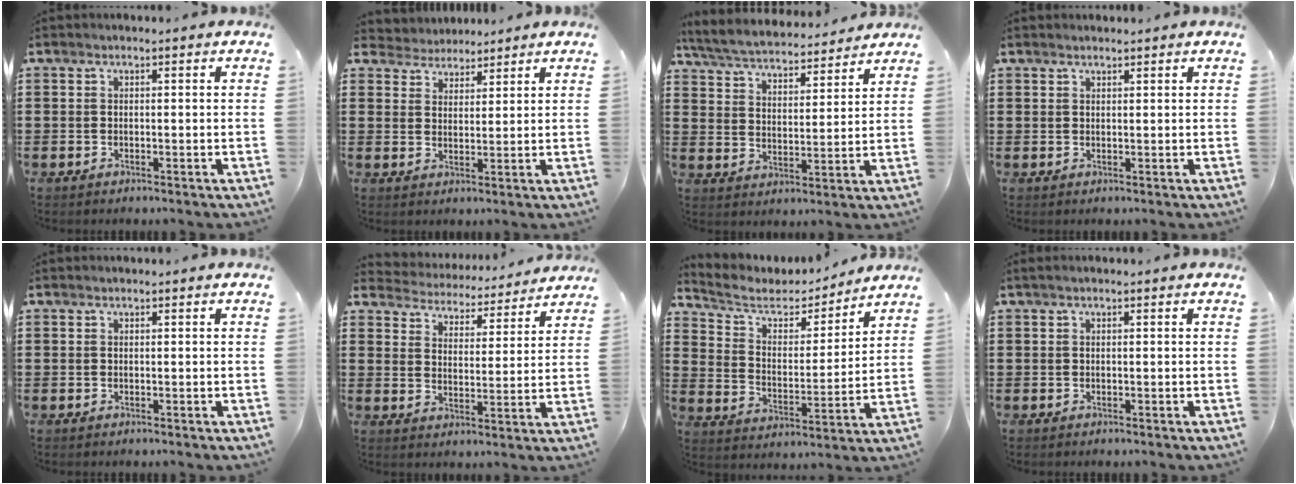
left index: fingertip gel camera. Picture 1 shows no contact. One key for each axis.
{"total": 3.5, "fx": 3.2, "fy": 1.5, "fz": -0.6, "tx": -0.009, "ty": -0.008, "tz": 0.057}
{"total": 5.0, "fx": 4.9, "fy": 0.4, "fz": 1.2, "tx": -0.050, "ty": -0.031, "tz": 0.081}
{"total": 1.0, "fx": 1.0, "fy": 0.1, "fz": 0.3, "tx": -0.006, "ty": 0.000, "tz": 0.019}
{"total": 0.0}
{"total": 4.0, "fx": 4.0, "fy": 0.1, "fz": -0.3, "tx": -0.022, "ty": -0.038, "tz": 0.063}
{"total": 5.6, "fx": 4.7, "fy": 2.4, "fz": 2.0, "tx": -0.066, "ty": -0.029, "tz": 0.076}
{"total": 0.6, "fx": 0.2, "fy": 0.0, "fz": 0.5, "tx": -0.010, "ty": -0.001, "tz": 0.005}